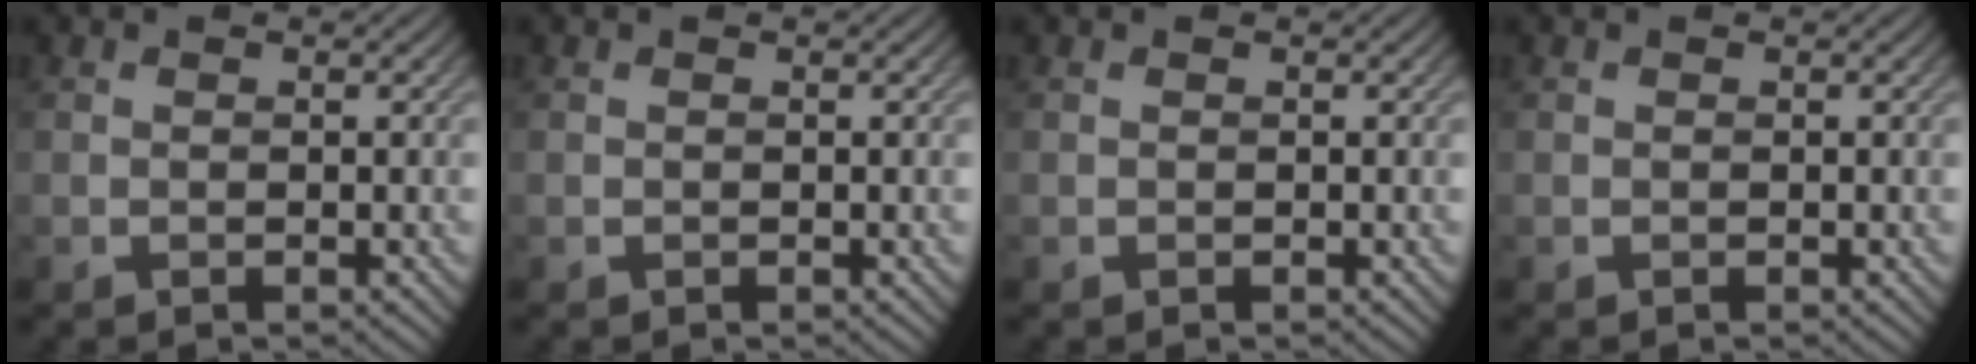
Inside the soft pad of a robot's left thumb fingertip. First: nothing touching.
{"total": 0.0}
{"total": 0.0}
{"total": 0.0}